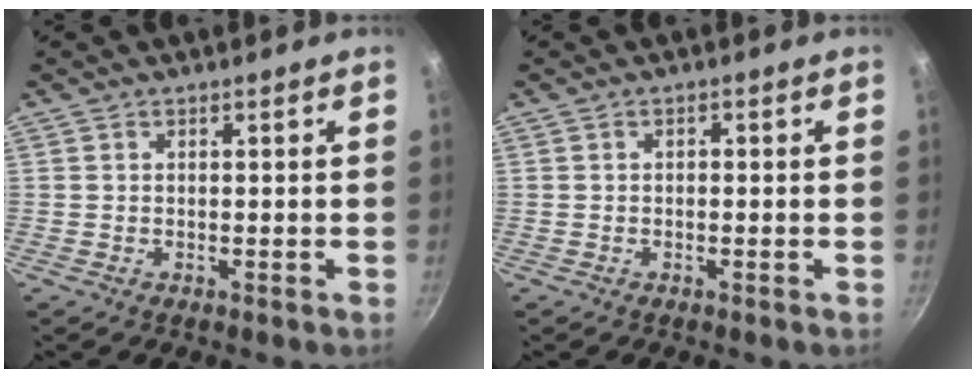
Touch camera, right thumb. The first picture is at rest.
{"total": 0.9, "force": [-0.1, 0.6, 0.6], "torque": [-0.011, 0.007, -0.002]}